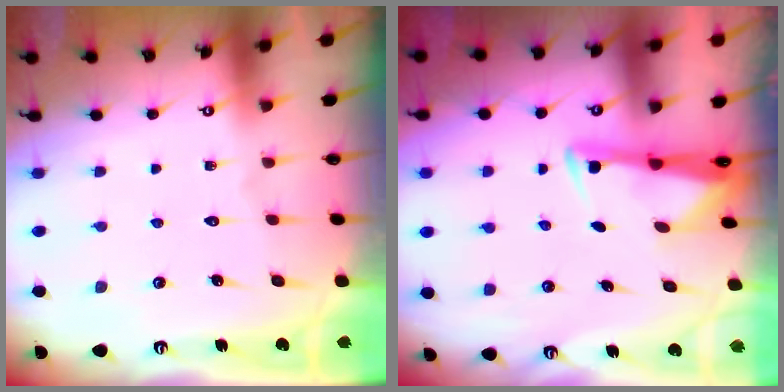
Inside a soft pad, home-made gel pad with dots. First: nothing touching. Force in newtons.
{"total": 3.2, "press": 3.1, "slide": 0.8}